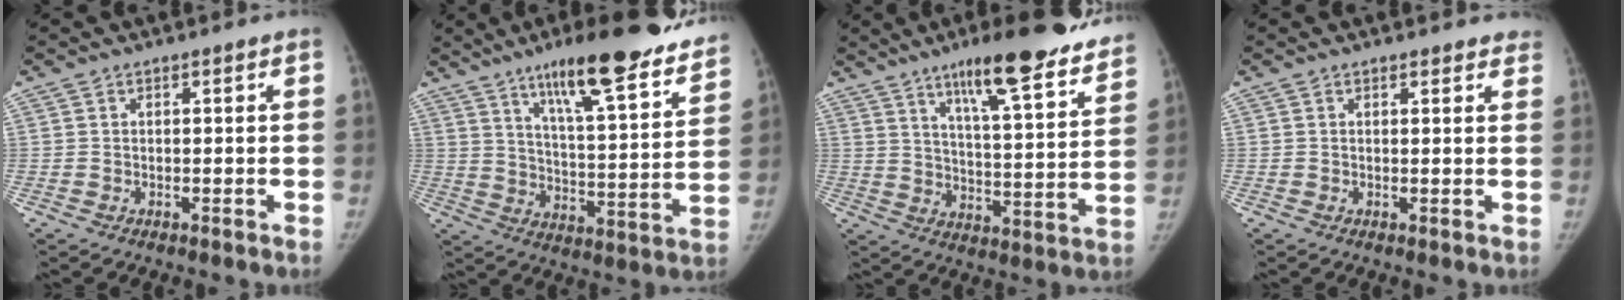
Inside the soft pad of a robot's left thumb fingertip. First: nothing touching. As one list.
[{"total": 25.0, "force": [18.2, 4.8, 16.4], "torque": [-0.212, -0.070, 0.268]}, {"total": 23.1, "force": [17.0, 4.2, 15.2], "torque": [-0.192, -0.067, 0.245]}, {"total": 3.4, "force": [3.1, 1.2, 0.8], "torque": [0.015, -0.009, 0.023]}]